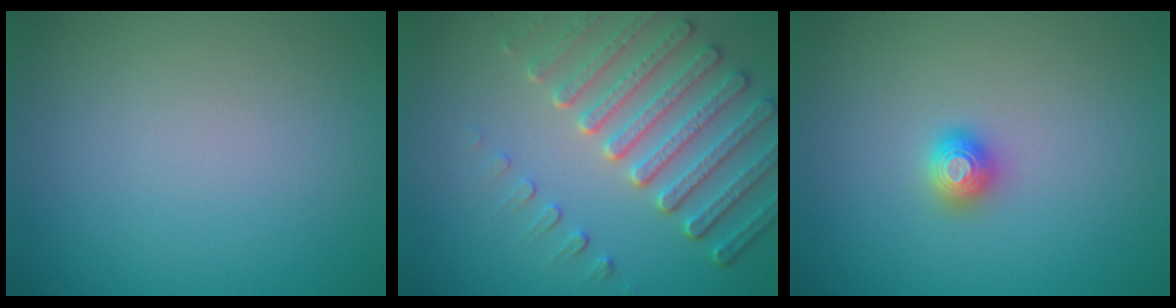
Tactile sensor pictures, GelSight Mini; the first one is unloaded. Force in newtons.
{"total": 6.2, "press": 5.1, "slide": 3.5}
{"total": 1.3, "press": 1.3, "slide": 0.2}